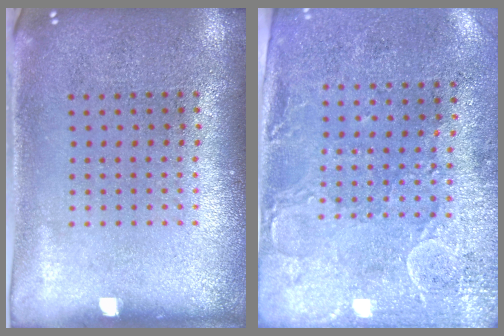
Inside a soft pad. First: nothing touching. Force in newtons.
{"total": 3.0, "press": 2.3, "slide": 1.9}